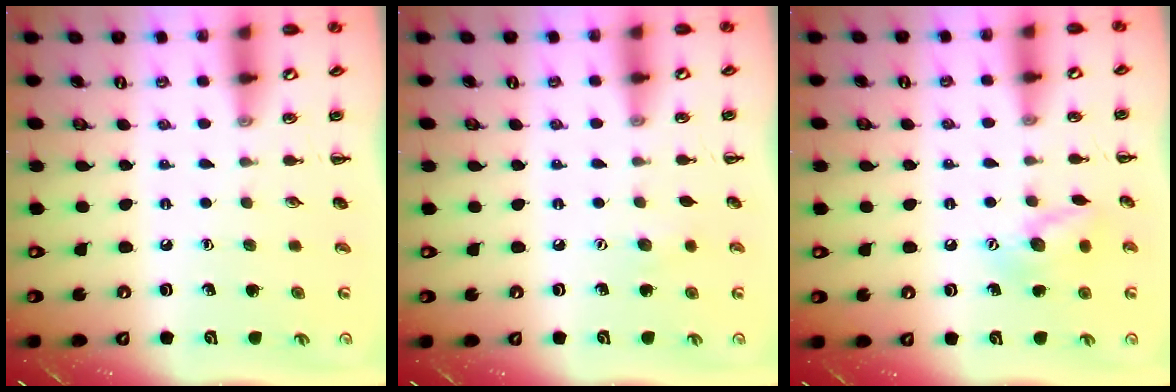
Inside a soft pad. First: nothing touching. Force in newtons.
{"total": 4.3, "press": 4.2, "slide": 1.0}
{"total": 10.4, "press": 10.4, "slide": 0.6}